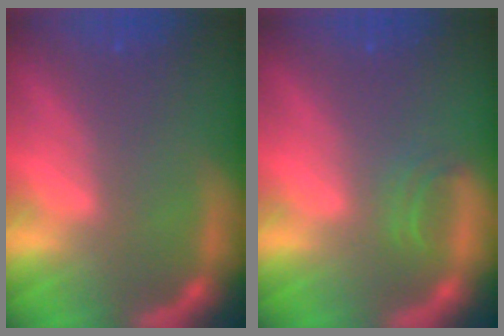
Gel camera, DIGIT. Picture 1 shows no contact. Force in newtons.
{"total": 1.4}